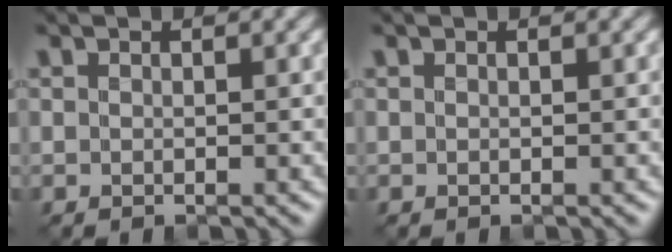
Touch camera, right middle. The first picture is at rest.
{"total": 0.0}